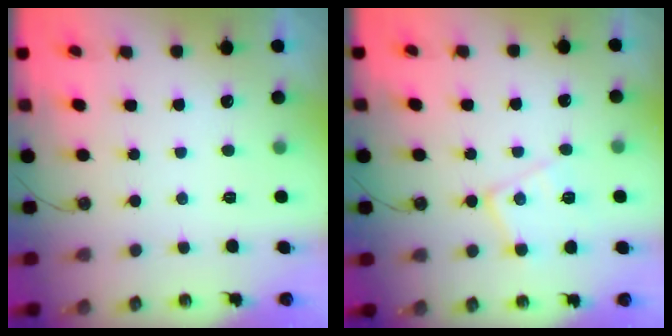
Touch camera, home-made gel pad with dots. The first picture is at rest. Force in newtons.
{"total": 11.4, "press": 11.4, "slide": 0.6}